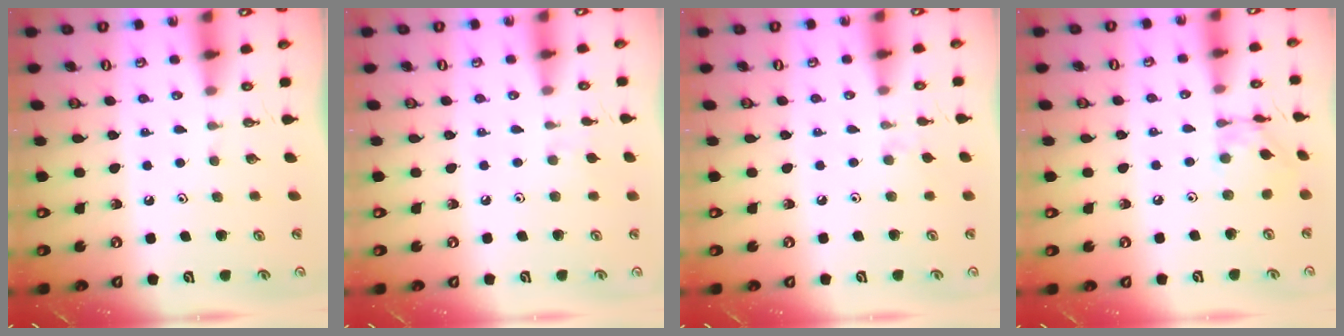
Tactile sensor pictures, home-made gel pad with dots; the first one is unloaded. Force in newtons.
{"total": 4.5, "press": 4.4, "slide": 0.8}
{"total": 3.7, "press": 3.7, "slide": 0.7}
{"total": 7.6, "press": 7.6, "slide": 0.3}